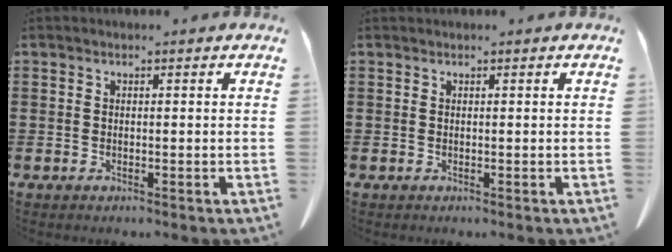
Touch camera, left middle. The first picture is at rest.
{"total": 0.0}